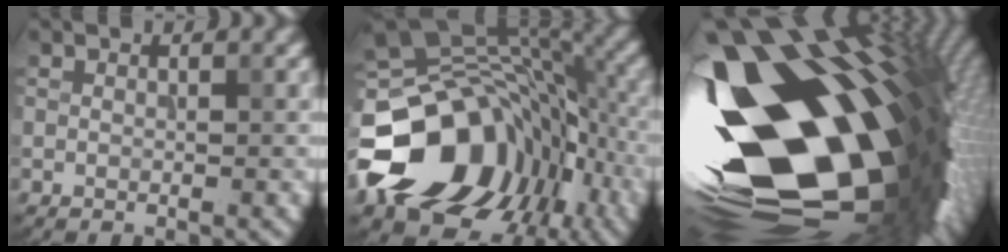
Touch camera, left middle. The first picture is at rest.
{"total": 16.8, "force": [-6.1, 11.9, 10.1], "torque": [-0.183, -0.004, -0.108]}
{"total": 21.8, "force": [-1.8, 11.1, 18.7], "torque": [-0.263, -0.014, -0.038]}